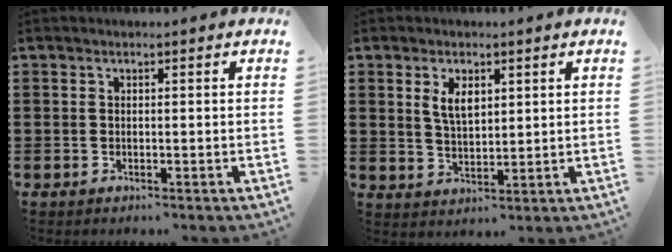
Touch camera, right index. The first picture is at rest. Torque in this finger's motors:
{"motor_torque": [0.32, -0.28, 0.17, 0.08]}